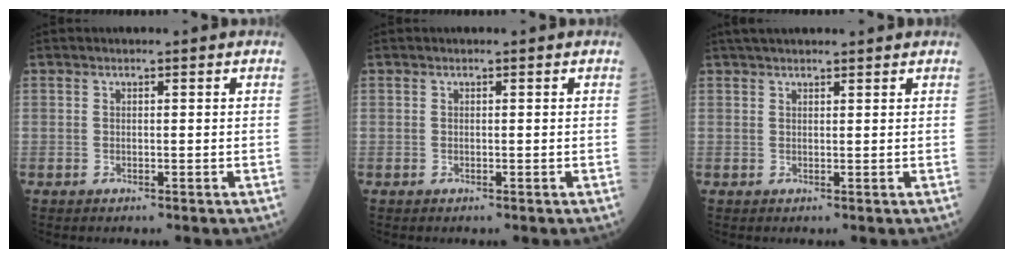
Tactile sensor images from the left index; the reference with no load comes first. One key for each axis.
{"total": 0.0}
{"total": 6.1, "fx": 5.3, "fy": 1.0, "fz": 2.8, "tx": -0.040, "ty": 0.039, "tz": 0.081}